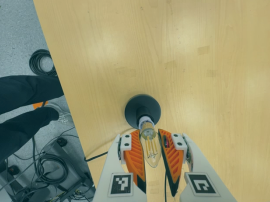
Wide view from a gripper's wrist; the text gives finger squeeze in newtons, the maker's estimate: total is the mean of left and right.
{"total": 22.4, "left": 24.3, "right": 20.5}